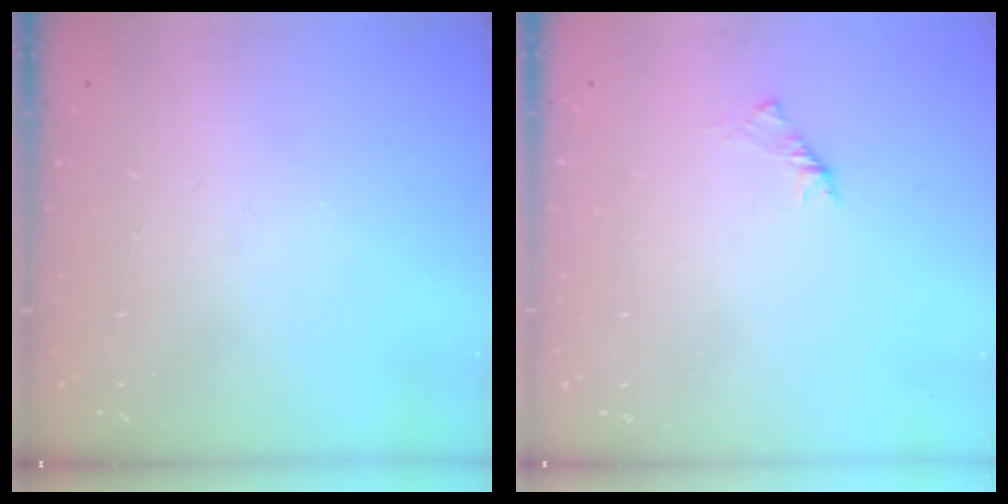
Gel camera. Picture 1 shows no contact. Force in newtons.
{"total": 2.0, "press": 1.9, "slide": 0.6}